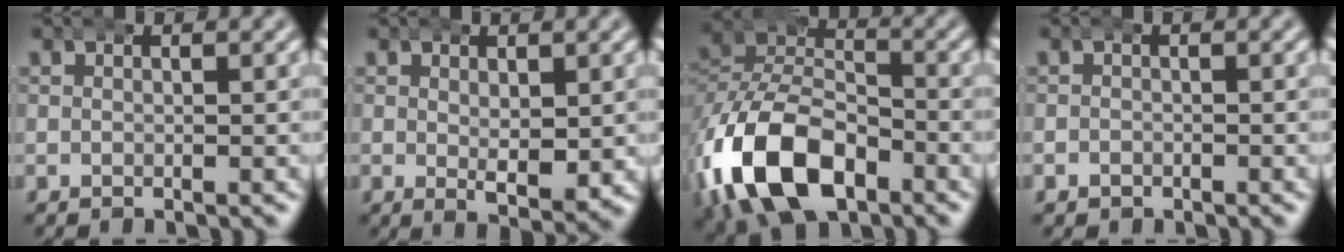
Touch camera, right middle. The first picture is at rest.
{"total": 3.2, "force": [-0.1, 1.5, 2.8], "torque": [-0.046, -0.019, 0.007]}
{"total": 11.8, "force": [-3.9, 8.2, 7.5], "torque": [-0.160, -0.043, -0.051]}
{"total": 0.9, "force": [-0.5, 0.7, -0.1], "torque": [-0.006, -0.007, -0.004]}